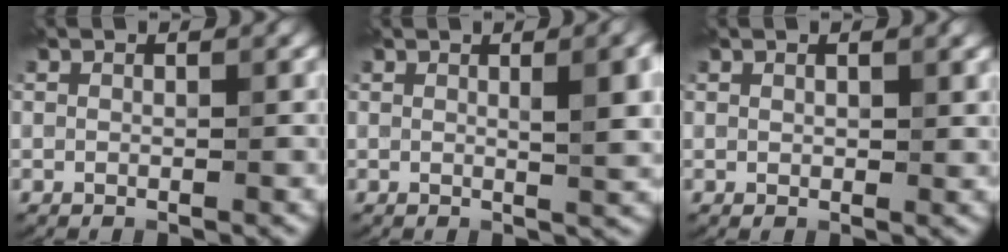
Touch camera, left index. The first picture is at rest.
{"total": 4.8, "force": [1.0, 1.3, 4.5], "torque": [-0.048, 0.009, 0.013]}
{"total": 1.0, "force": [0.5, 0.4, 0.7], "torque": [-0.011, 0.000, 0.012]}